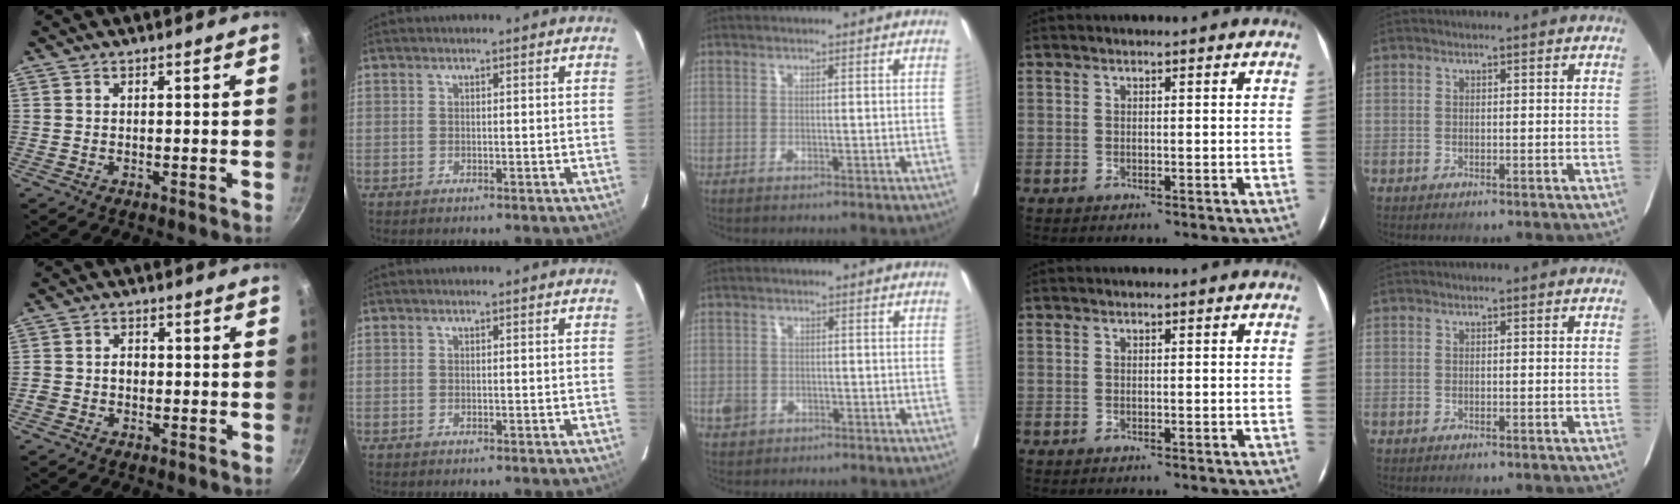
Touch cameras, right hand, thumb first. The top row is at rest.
{"thumb": {"total": 2.8, "force": [-0.4, 2.3, 1.7], "torque": [-0.023, 0.013, -0.008]}, "middle": {"total": 2.4, "force": [-1.1, 2.0, 0.9], "torque": [-0.016, 0.005, -0.013]}}